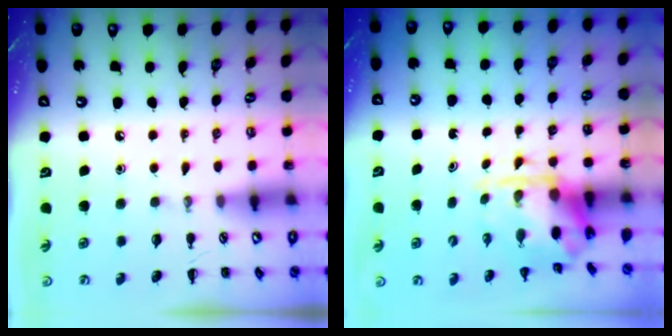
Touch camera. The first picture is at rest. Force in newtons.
{"total": 3.7, "press": 3.6, "slide": 0.9}